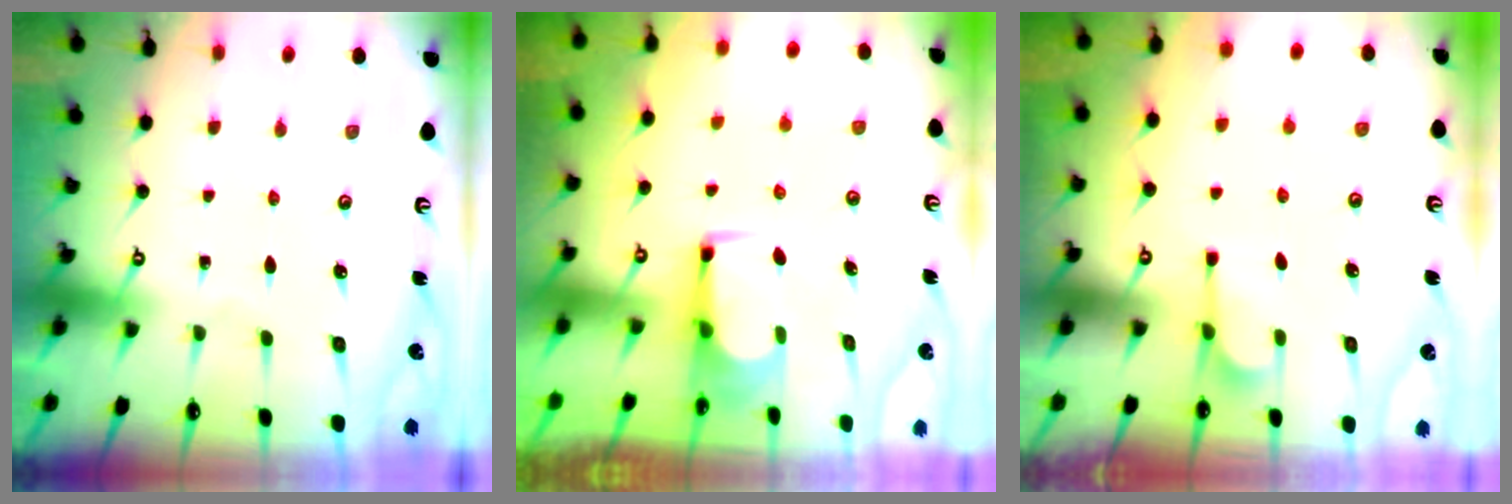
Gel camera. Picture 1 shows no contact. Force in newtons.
{"total": 2.1, "press": 2.1, "slide": 0.1}
{"total": 2.4, "press": 2.2, "slide": 1.0}